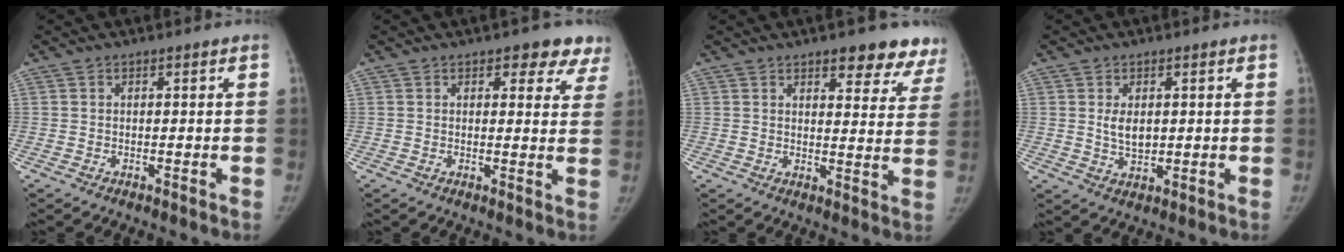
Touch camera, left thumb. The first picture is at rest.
{"total": 6.9, "force": [4.9, 3.5, 3.4], "torque": [0.008, -0.021, 0.045]}
{"total": 11.5, "force": [8.6, 4.5, 6.2], "torque": [-0.018, -0.040, 0.090]}
{"total": 4.6, "force": [1.1, 3.5, 2.9], "torque": [-0.026, -0.013, 0.029]}